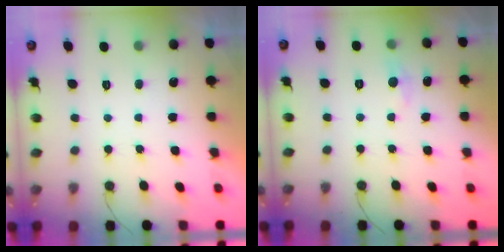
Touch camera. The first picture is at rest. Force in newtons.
{"total": 5.8, "press": 5.7, "slide": 0.6}